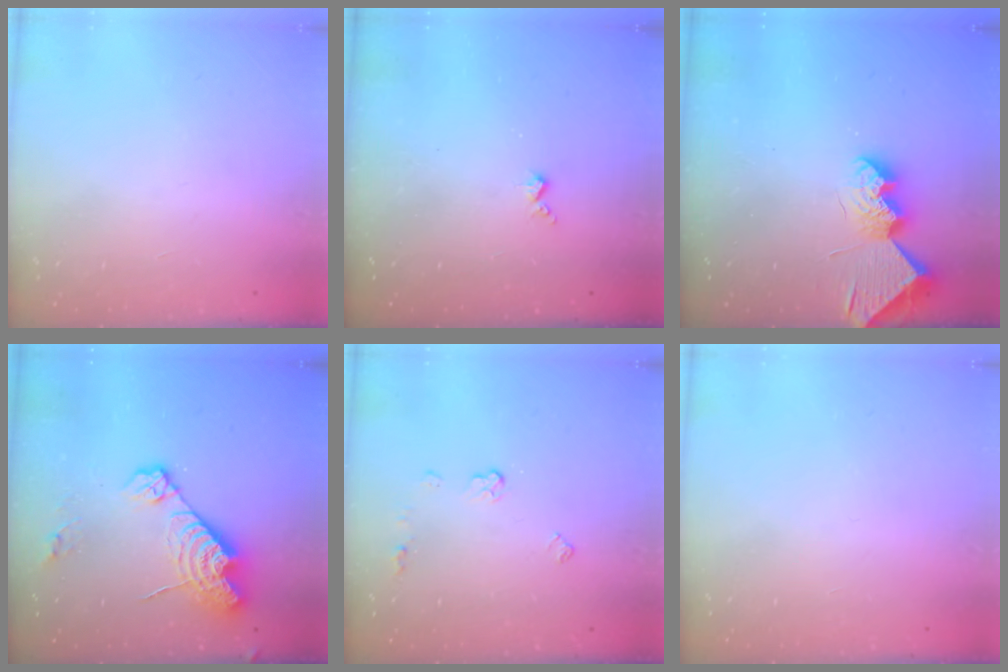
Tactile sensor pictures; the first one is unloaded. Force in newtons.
{"total": 3.4, "press": 3.4, "slide": 0.5}
{"total": 9.9, "press": 9.9, "slide": 0.4}
{"total": 13.9, "press": 13.8, "slide": 1.3}
{"total": 4.0, "press": 4.0, "slide": 0.7}
{"total": 0.0}